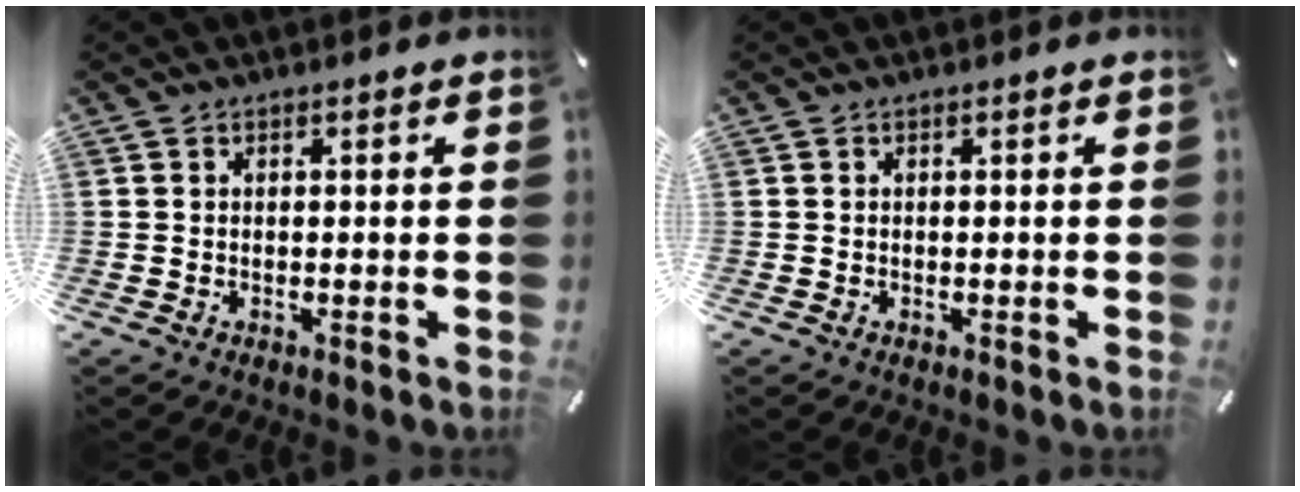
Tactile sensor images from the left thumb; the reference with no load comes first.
{"total": 0.0}